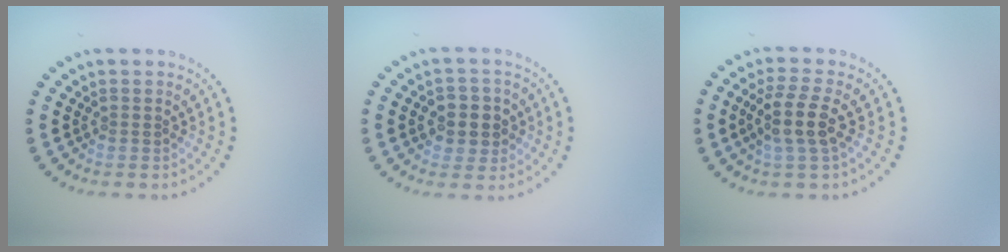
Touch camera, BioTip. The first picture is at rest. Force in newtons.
{"total": 3.1, "press": 3.0, "slide": 0.8}
{"total": 3.4, "press": 2.8, "slide": 2.0}